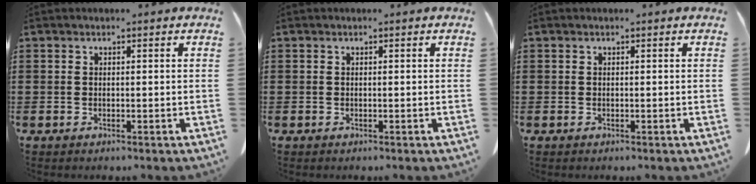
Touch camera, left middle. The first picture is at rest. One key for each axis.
{"total": 0.0}
{"total": 0.0}